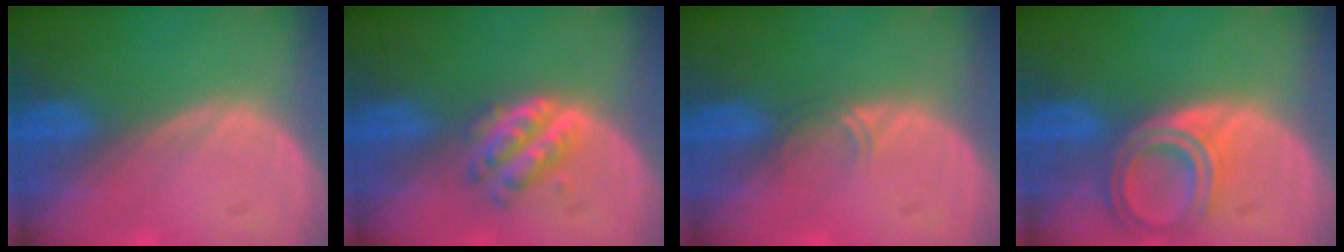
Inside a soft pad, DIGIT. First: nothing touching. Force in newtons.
{"total": 4.8, "press": 4.4, "slide": 2.1}
{"total": 1.4, "press": 1.1, "slide": 0.9}
{"total": 6.6, "press": 5.9, "slide": 3.0}